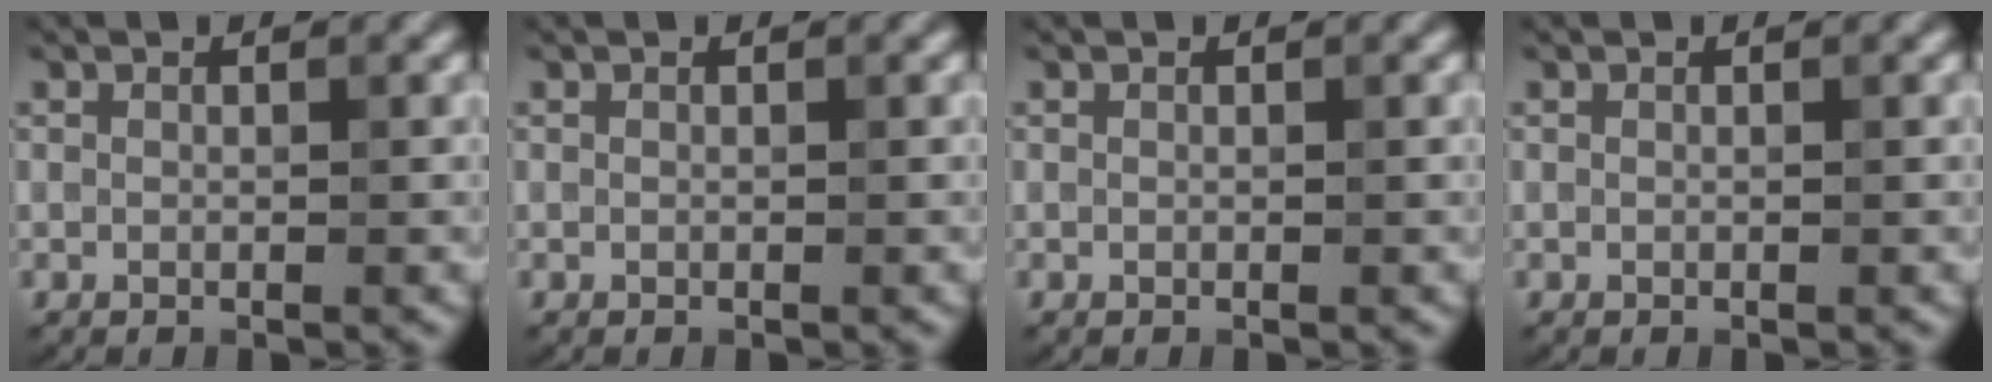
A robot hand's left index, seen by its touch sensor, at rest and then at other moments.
{"total": 0.0}
{"total": 0.0}
{"total": 0.0}